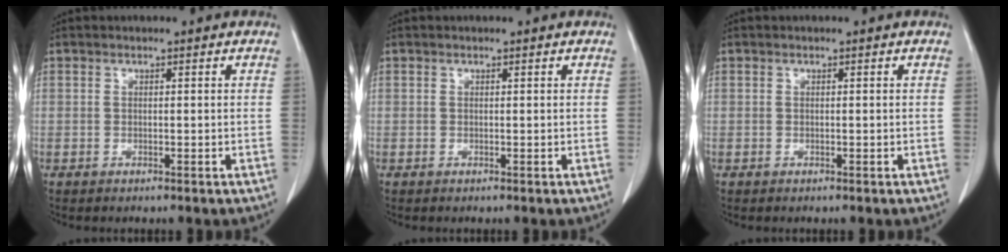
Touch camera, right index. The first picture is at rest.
{"total": 0.0}
{"total": 0.0}